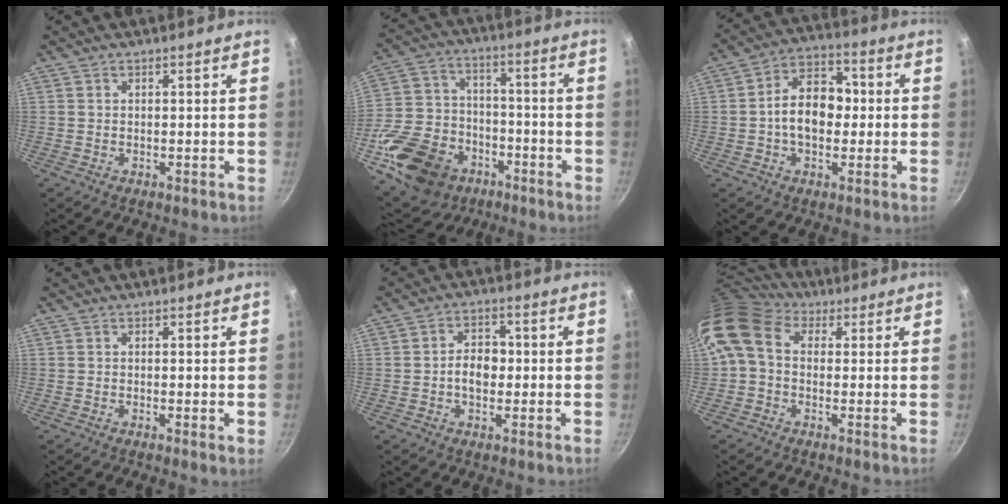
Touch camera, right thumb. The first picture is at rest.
{"total": 23.4, "force": [-10.5, 17.1, 12.0], "torque": [-0.221, 0.049, -0.171]}
{"total": 11.6, "force": [-0.4, 8.0, 8.4], "torque": [-0.099, 0.033, -0.021]}
{"total": 1.0, "force": [-0.2, 0.1, 1.0], "torque": [-0.016, -0.004, -0.006]}
{"total": 5.7, "force": [-0.5, 4.1, 3.9], "torque": [-0.036, 0.015, -0.013]}
{"total": 11.0, "force": [1.7, 8.2, 7.1], "torque": [-0.130, 0.023, 0.009]}